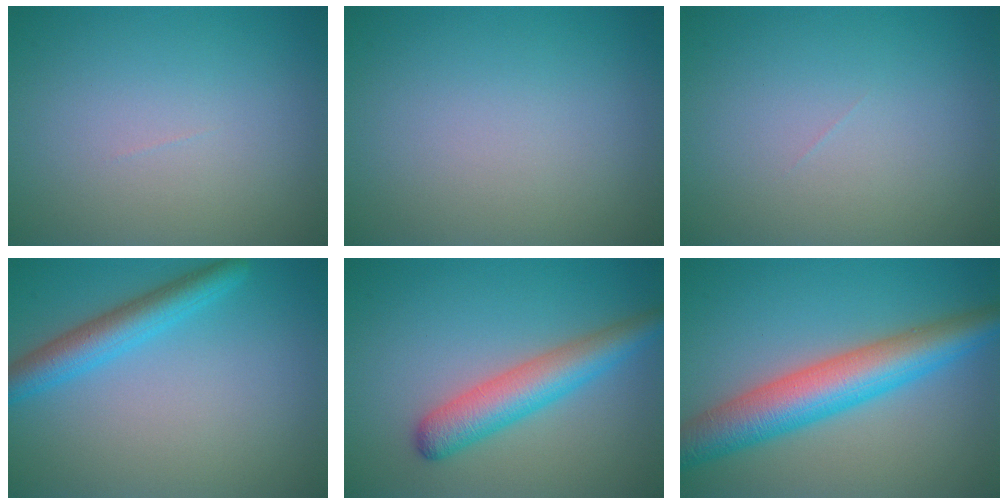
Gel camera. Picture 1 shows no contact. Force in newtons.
{"total": 0.0}
{"total": 0.0}
{"total": 3.9, "press": 3.9, "slide": 0.2}
{"total": 4.8, "press": 4.8, "slide": 0.1}
{"total": 7.9, "press": 7.9, "slide": 0.2}